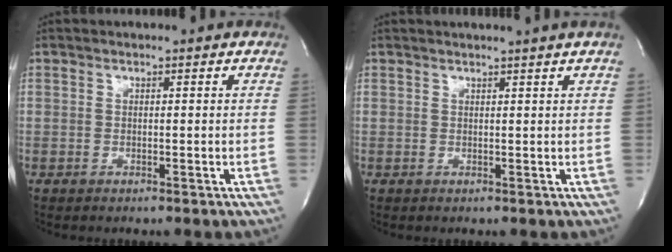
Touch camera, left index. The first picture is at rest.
{"total": 2.5, "force": [2.1, -1.0, 1.0], "torque": [-0.018, -0.004, 0.029]}